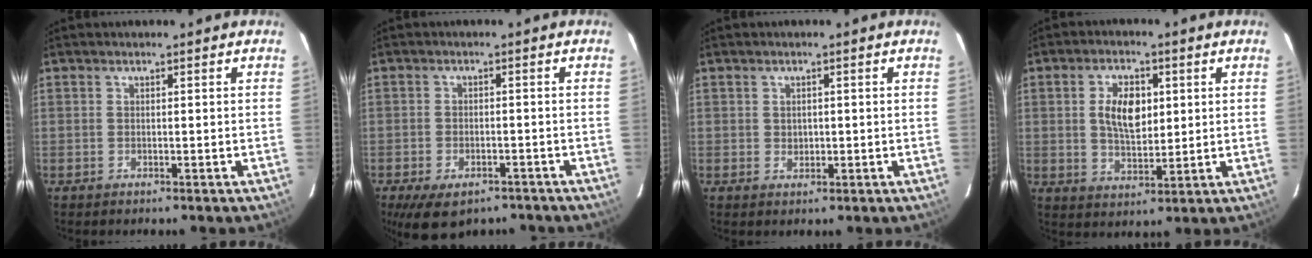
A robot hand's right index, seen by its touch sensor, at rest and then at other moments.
{"total": 10.2, "force": [-7.0, 5.1, 5.4], "torque": [-0.116, -0.021, -0.099]}
{"total": 1.6, "force": [0.1, 1.5, 0.6], "torque": [-0.005, 0.002, 0.003]}
{"total": 8.2, "force": [1.7, 4.5, 6.6], "torque": [-0.121, 0.007, 0.035]}